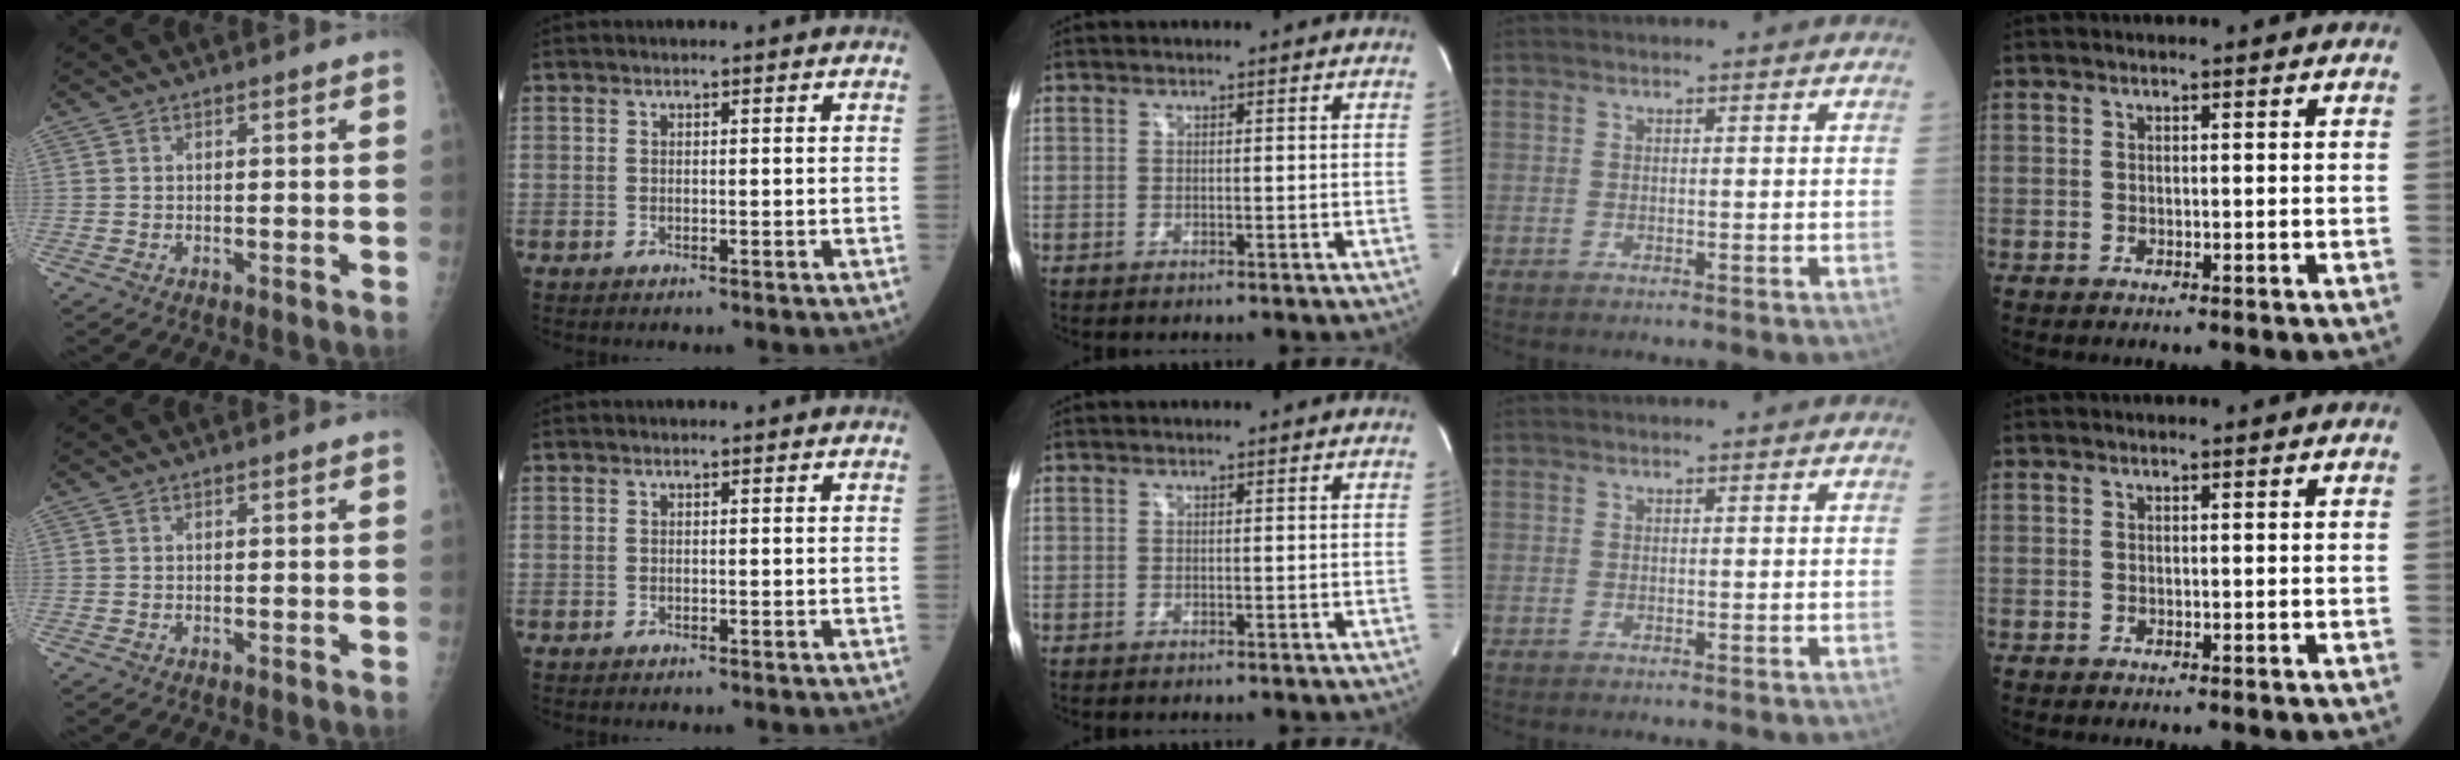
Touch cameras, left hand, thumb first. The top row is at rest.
{}